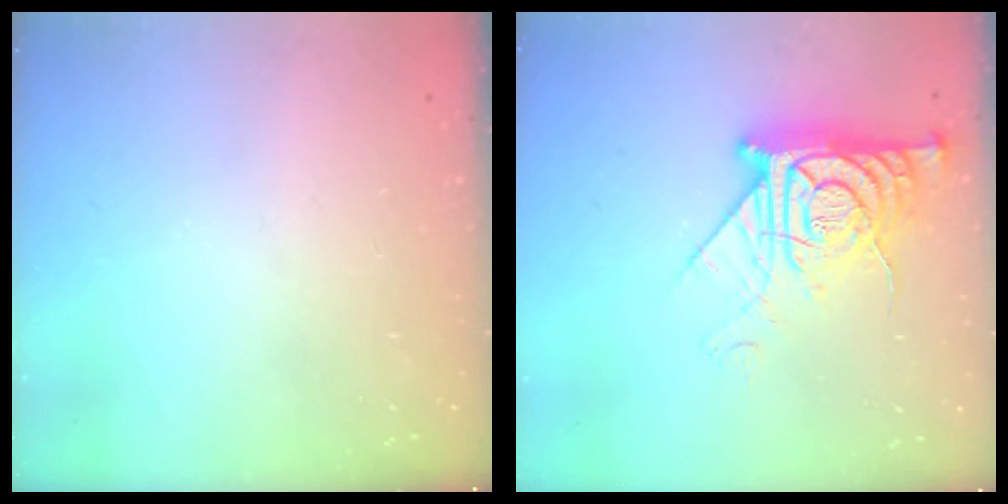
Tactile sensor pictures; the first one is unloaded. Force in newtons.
{"total": 14.0, "press": 13.9, "slide": 1.4}